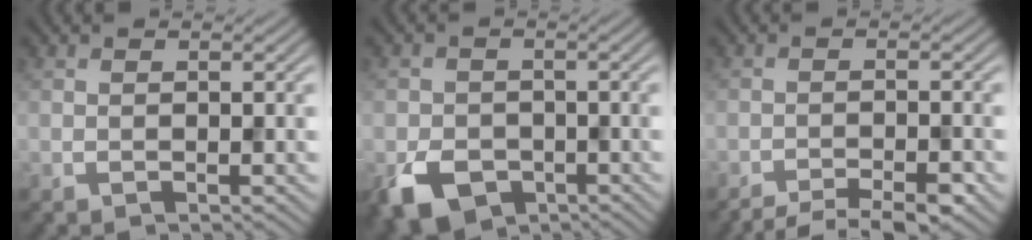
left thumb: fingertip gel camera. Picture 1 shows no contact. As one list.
[{"total": 5.8, "force": [-2.7, 4.4, 2.7], "torque": [-0.062, -0.015, -0.055]}, {"total": 6.3, "force": [-5.4, 1.1, 3.0], "torque": [-0.044, 0.000, -0.076]}]